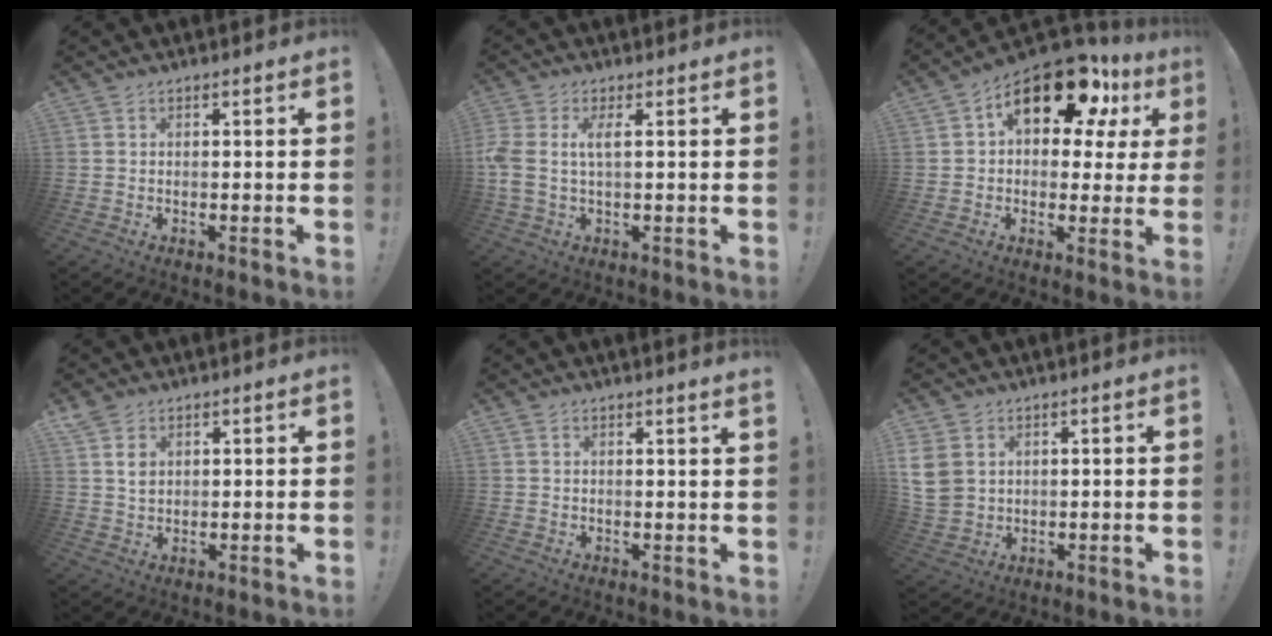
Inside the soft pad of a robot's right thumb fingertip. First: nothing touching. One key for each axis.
{"total": 4.7, "fx": 0.8, "fy": 1.6, "fz": 4.4, "tx": -0.094, "ty": -0.010, "tz": 0.009}
{"total": 18.2, "fx": 9.0, "fy": 9.1, "fz": 13.0, "tx": -0.191, "ty": -0.039, "tz": 0.152}
{"total": 4.3, "fx": 2.0, "fy": 2.8, "fz": 2.6, "tx": -0.032, "ty": -0.008, "tz": 0.035}
{"total": 2.0, "fx": 1.5, "fy": -0.9, "fz": 0.9, "tx": -0.002, "ty": -0.018, "tz": 0.023}
{"total": 7.6, "fx": 2.6, "fy": 5.8, "fz": 4.2, "tx": -0.103, "ty": -0.008, "tz": 0.054}